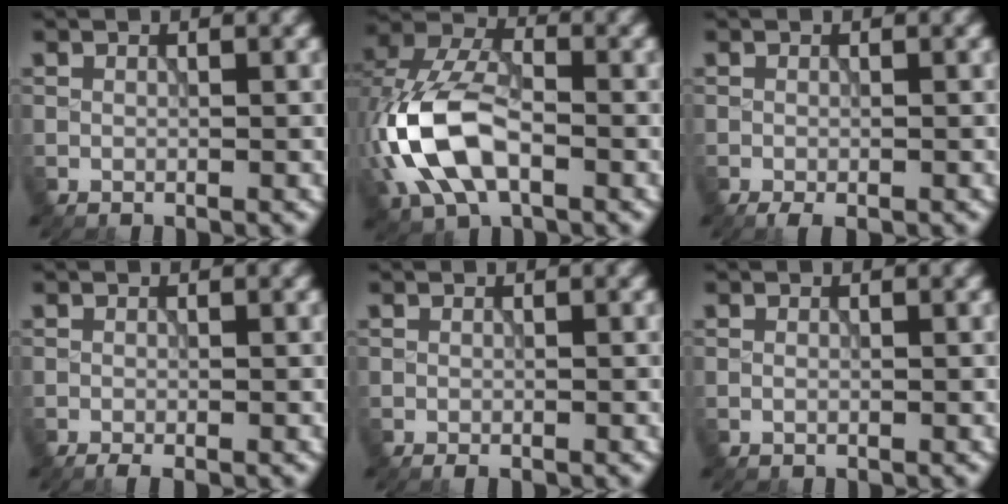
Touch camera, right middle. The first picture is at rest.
{"total": 10.1, "force": [-2.3, 6.0, 7.8], "torque": [-0.181, 0.005, -0.057]}
{"total": 1.5, "force": [-1.1, 0.4, 1.0], "torque": [-0.015, -0.003, -0.017]}
{"total": 1.2, "force": [-0.9, 0.2, 0.7], "torque": [-0.011, -0.003, -0.018]}
{"total": 0.8, "force": [-0.7, 0.2, 0.4], "torque": [-0.006, -0.005, -0.010]}
{"total": 0.0}